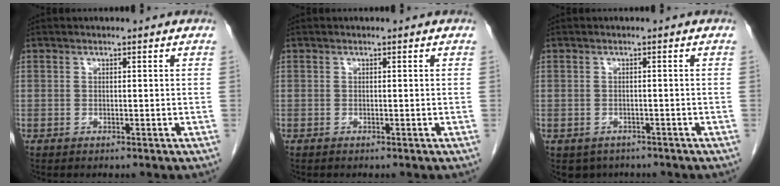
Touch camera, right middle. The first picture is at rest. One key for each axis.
{"total": 0.0}
{"total": 3.3, "fx": -2.4, "fy": 2.2, "fz": 0.5, "tx": -0.005, "ty": 0.004, "tz": -0.033}